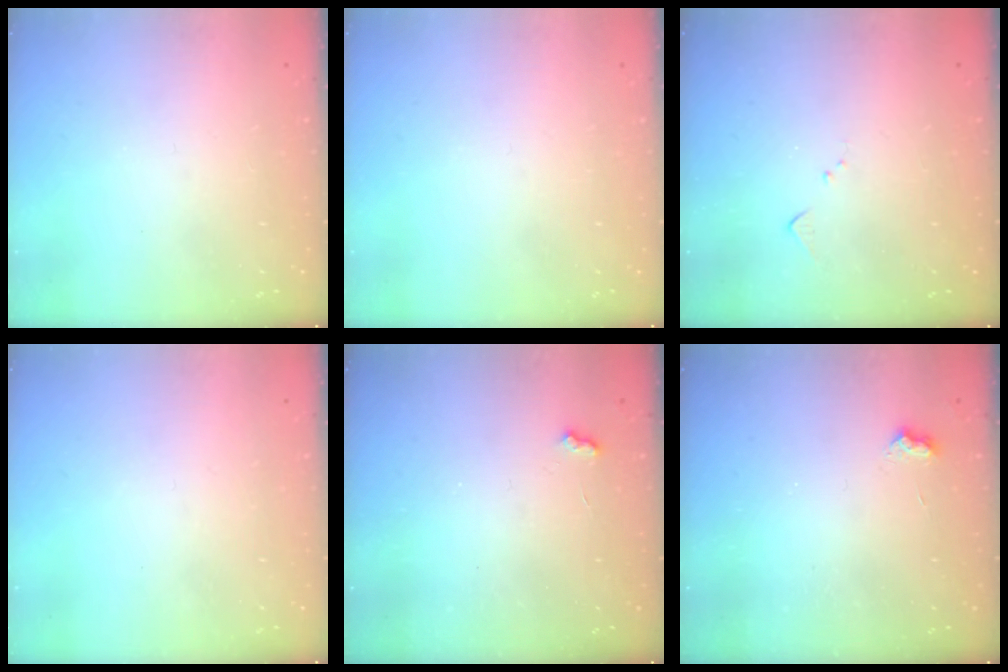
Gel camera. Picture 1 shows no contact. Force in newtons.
{"total": 0.0}
{"total": 4.1, "press": 4.1, "slide": 0.6}
{"total": 0.0}
{"total": 2.8, "press": 2.7, "slide": 0.5}
{"total": 4.0, "press": 3.9, "slide": 0.5}